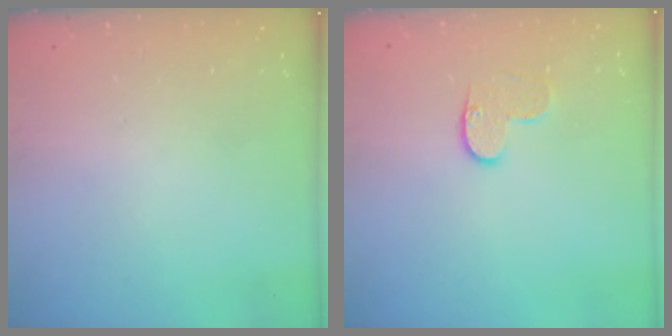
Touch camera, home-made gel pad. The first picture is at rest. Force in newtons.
{"total": 6.7, "press": 6.7, "slide": 0.1}